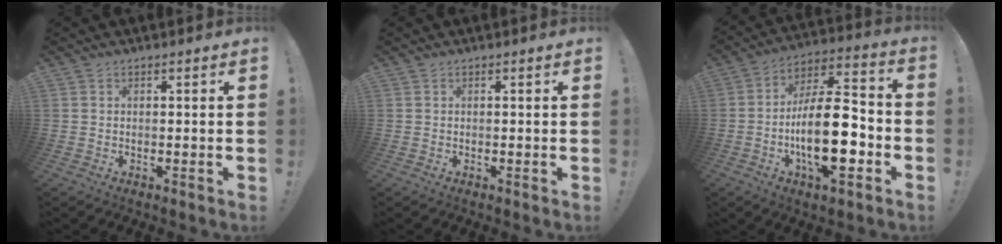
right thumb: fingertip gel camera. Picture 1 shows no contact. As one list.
[{"total": 0.0}, {"total": 20.5, "force": [-5.7, 7.7, 18.1], "torque": [-0.315, 0.021, -0.089]}]